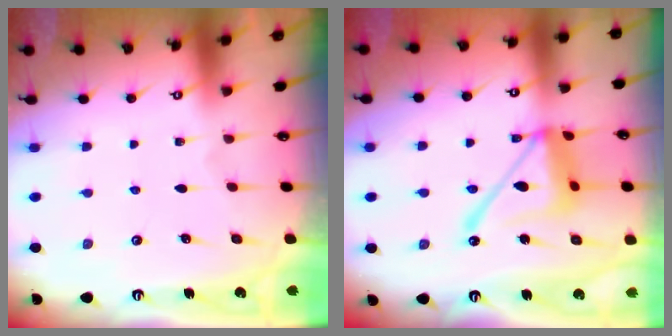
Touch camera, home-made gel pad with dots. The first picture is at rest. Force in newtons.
{"total": 16.3, "press": 16.2, "slide": 1.6}